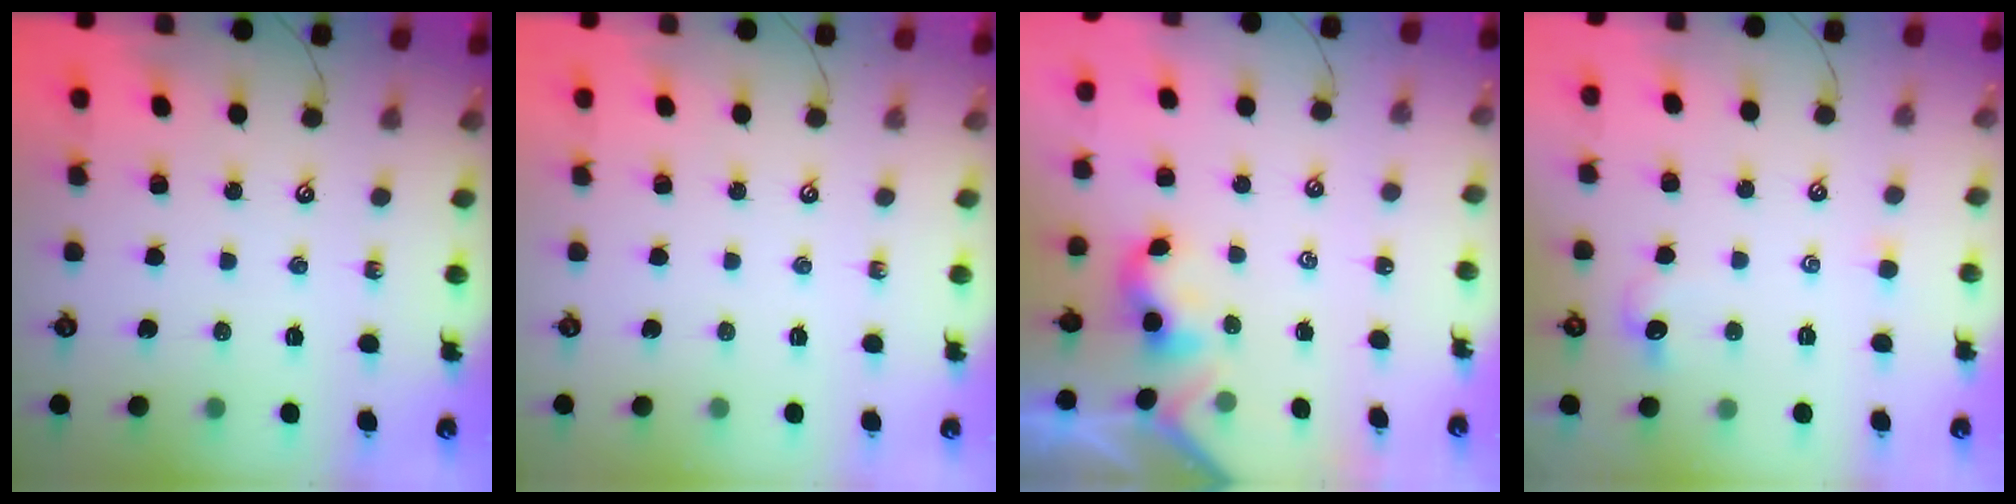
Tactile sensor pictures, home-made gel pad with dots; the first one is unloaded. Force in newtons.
{"total": 0.0}
{"total": 2.2, "press": 2.2, "slide": 0.2}
{"total": 0.6, "press": 0.1, "slide": 0.6}